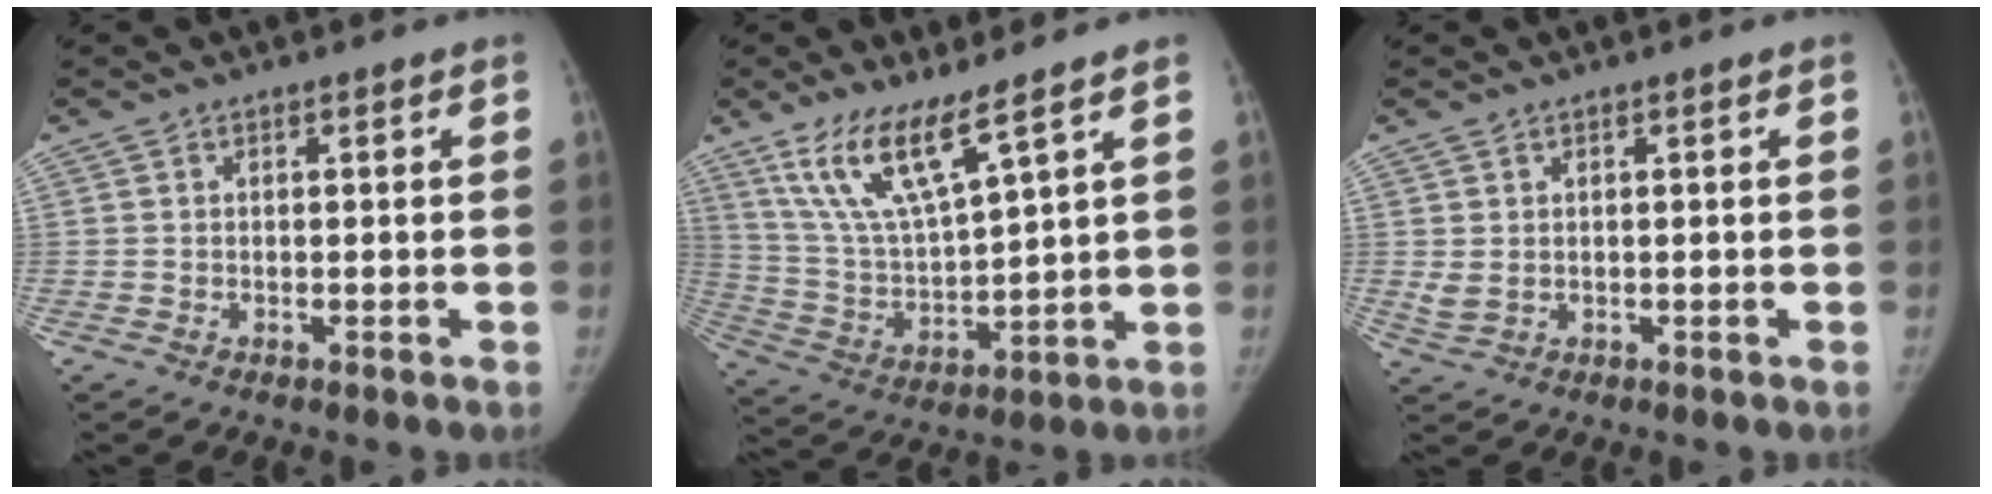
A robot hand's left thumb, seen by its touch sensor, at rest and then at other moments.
{"total": 12.6, "force": [8.4, 2.3, 9.1], "torque": [-0.172, -0.045, 0.180]}
{"total": 2.0, "force": [0.2, 1.3, 1.5], "torque": [-0.034, 0.000, 0.010]}